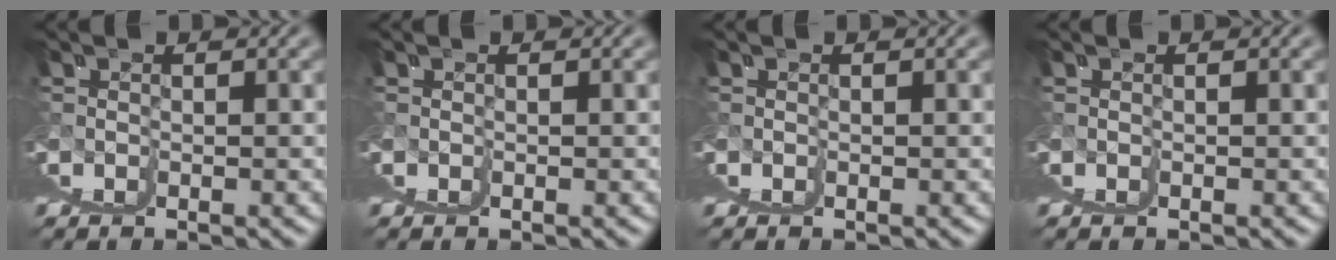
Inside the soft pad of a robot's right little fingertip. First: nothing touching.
{"total": 0.0}
{"total": 0.0}
{"total": 0.0}